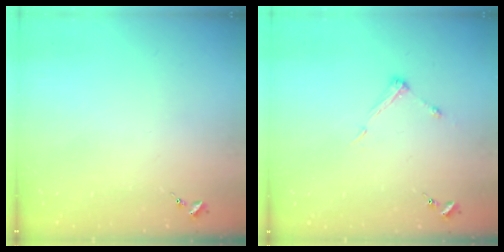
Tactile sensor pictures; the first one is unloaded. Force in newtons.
{"total": 5.6, "press": 5.5, "slide": 0.7}